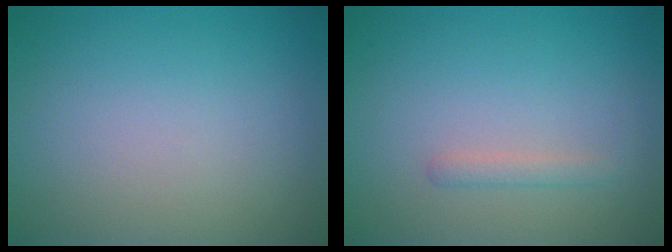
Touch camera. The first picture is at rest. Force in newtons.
{"total": 1.2, "press": 1.2, "slide": 0.1}